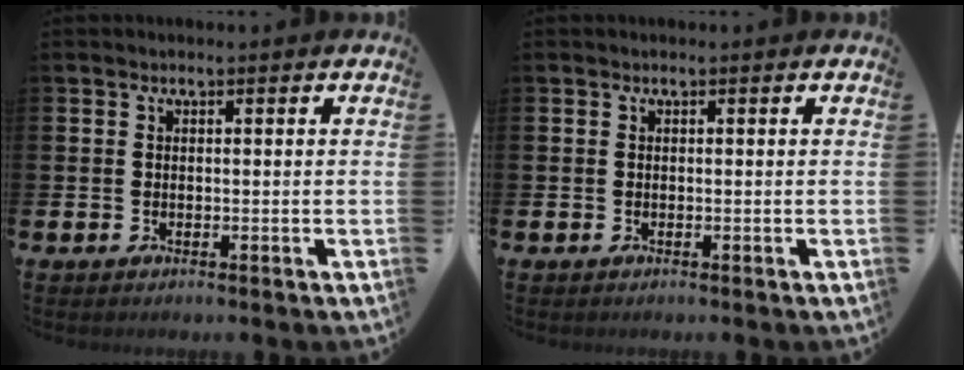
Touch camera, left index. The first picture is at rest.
{"total": 0.0}